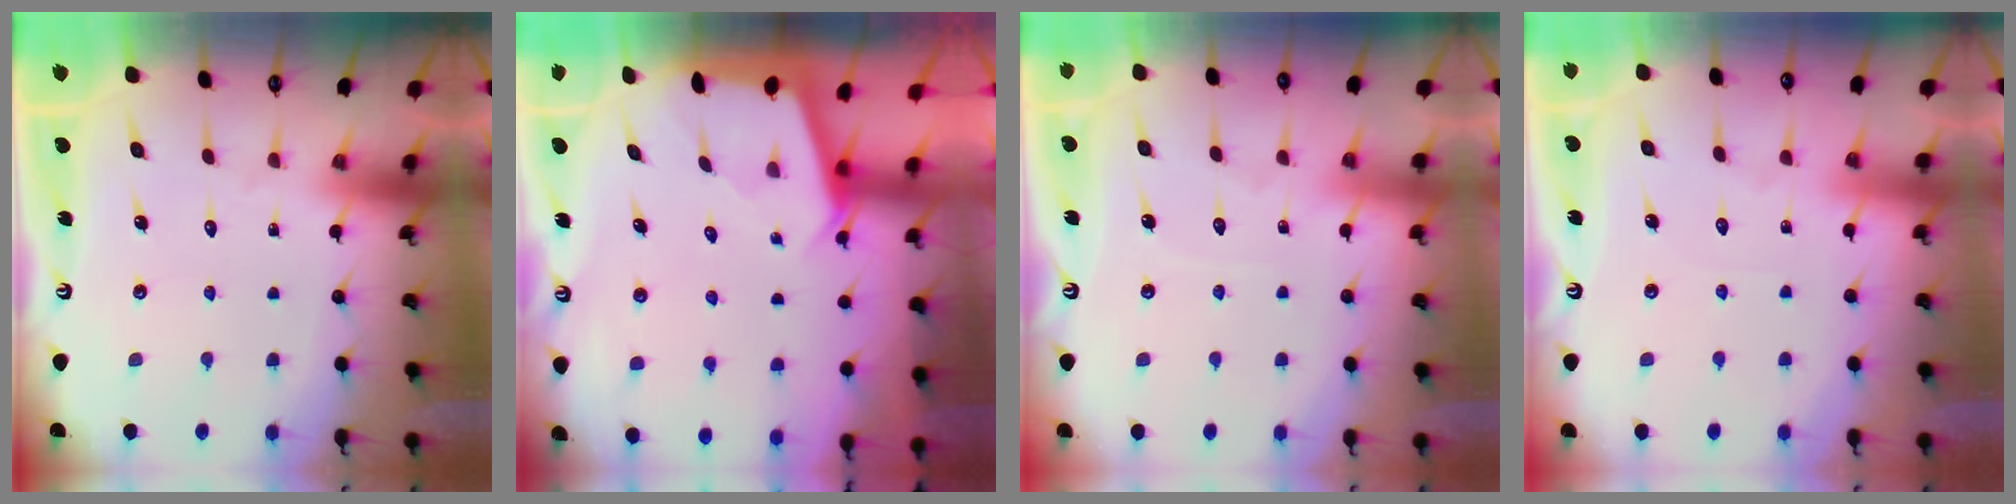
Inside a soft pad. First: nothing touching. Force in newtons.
{"total": 2.0, "press": 2.0, "slide": 0.3}
{"total": 3.4, "press": 3.4, "slide": 0.5}
{"total": 1.7, "press": 1.6, "slide": 0.3}